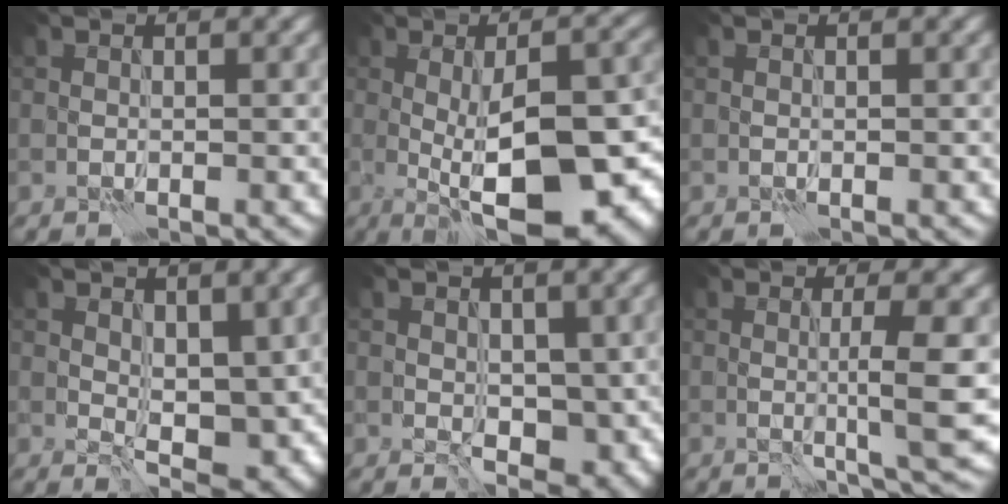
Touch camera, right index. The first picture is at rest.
{"total": 15.5, "force": [-4.2, 5.4, 13.8], "torque": [-0.178, -0.003, -0.055]}
{"total": 0.0}
{"total": 3.7, "force": [0.7, 2.0, 3.1], "torque": [-0.048, -0.007, 0.012]}
{"total": 3.6, "force": [-0.5, 2.3, 2.8], "torque": [-0.034, -0.006, -0.008]}
{"total": 4.5, "force": [-0.3, 0.0, 4.5], "torque": [-0.072, -0.004, -0.005]}